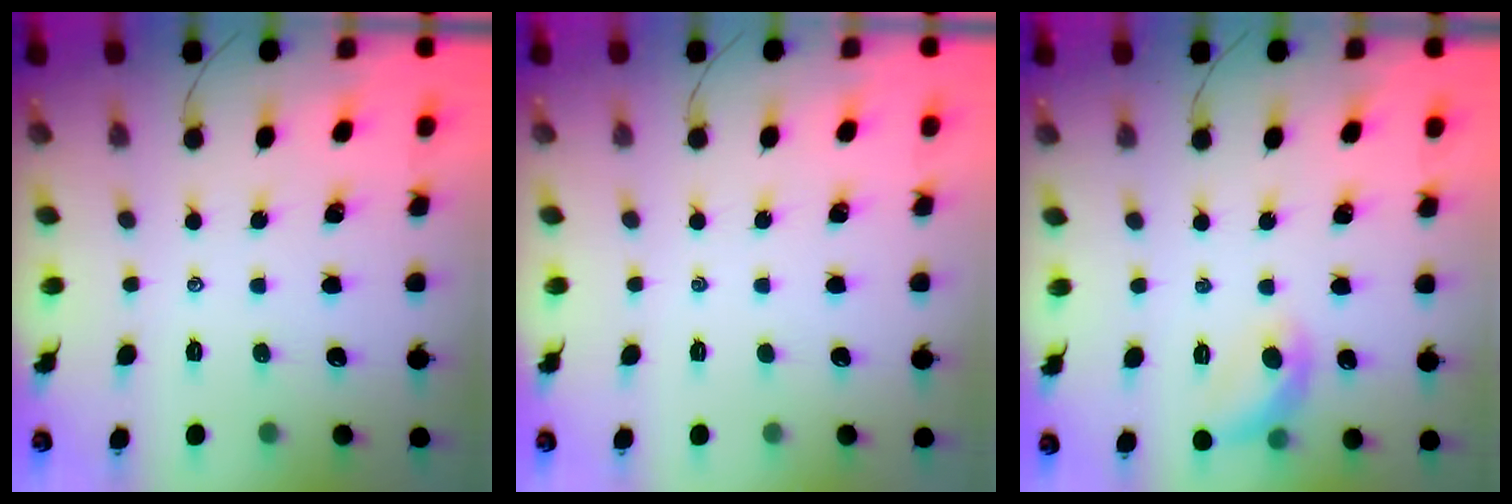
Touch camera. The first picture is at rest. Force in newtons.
{"total": 0.0}
{"total": 8.9, "press": 8.9, "slide": 0.4}